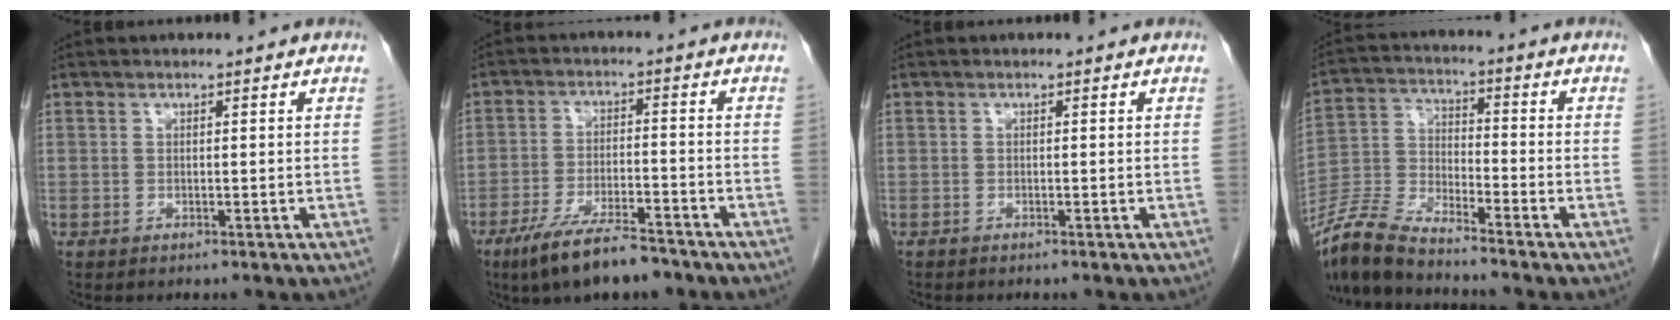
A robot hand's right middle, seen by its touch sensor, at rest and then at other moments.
{"total": 9.9, "force": [-7.4, 2.1, 6.2], "torque": [-0.109, -0.016, -0.129]}
{"total": 0.0}
{"total": 9.0, "force": [-8.3, 0.8, 3.3], "torque": [-0.080, -0.009, -0.169]}